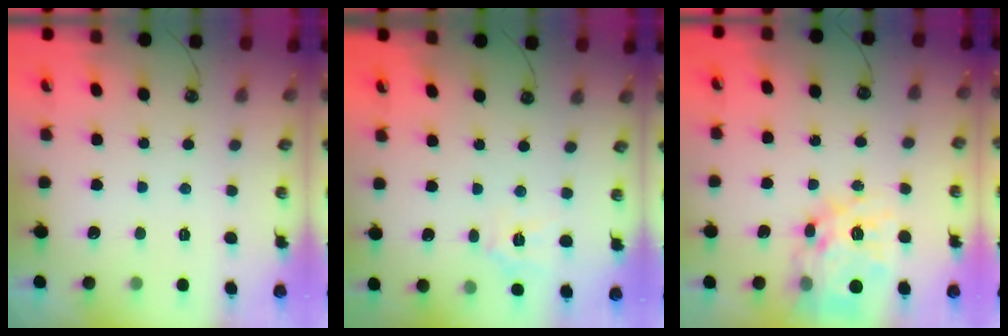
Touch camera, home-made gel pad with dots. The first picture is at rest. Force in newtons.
{"total": 6.2, "press": 6.1, "slide": 0.5}
{"total": 18.5, "press": 18.5, "slide": 1.5}